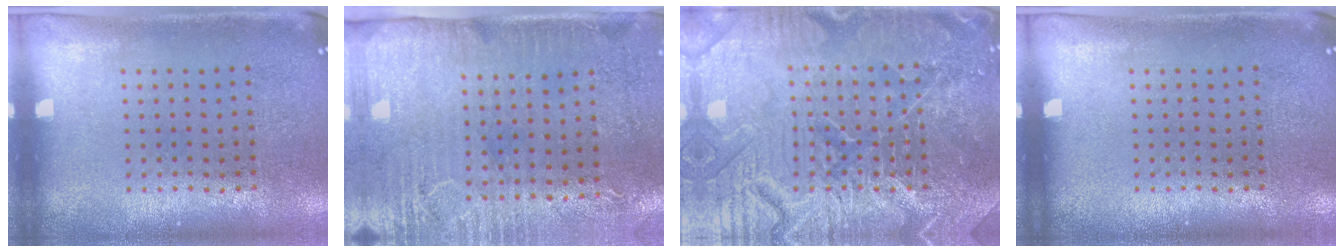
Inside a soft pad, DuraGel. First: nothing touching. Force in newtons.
{"total": 3.0, "press": 2.5, "slide": 1.7}
{"total": 7.9, "press": 7.8, "slide": 1.0}
{"total": 0.0}